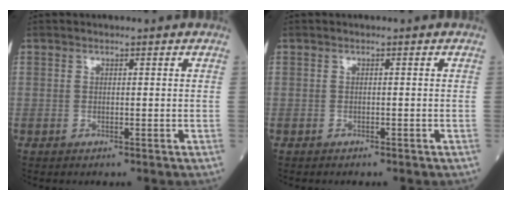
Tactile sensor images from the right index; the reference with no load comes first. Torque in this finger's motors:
{"motor_torque": [-0.06, -0.02, -0.07, -0.01]}